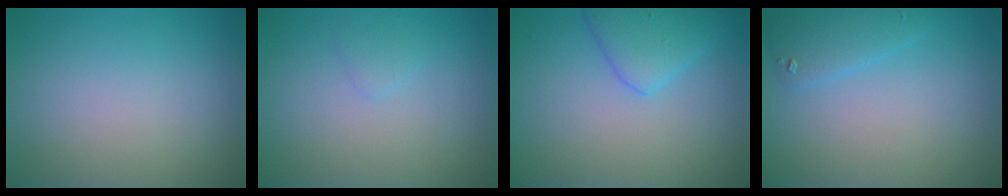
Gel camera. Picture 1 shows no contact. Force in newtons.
{"total": 0.8, "press": 0.8, "slide": 0.0}
{"total": 3.3, "press": 3.3, "slide": 0.2}
{"total": 2.1, "press": 2.1, "slide": 0.2}